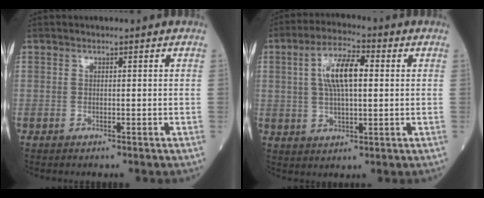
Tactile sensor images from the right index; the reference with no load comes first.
{"total": 8.8, "force": [1.7, 2.7, 8.2], "torque": [-0.159, 0.017, 0.030]}